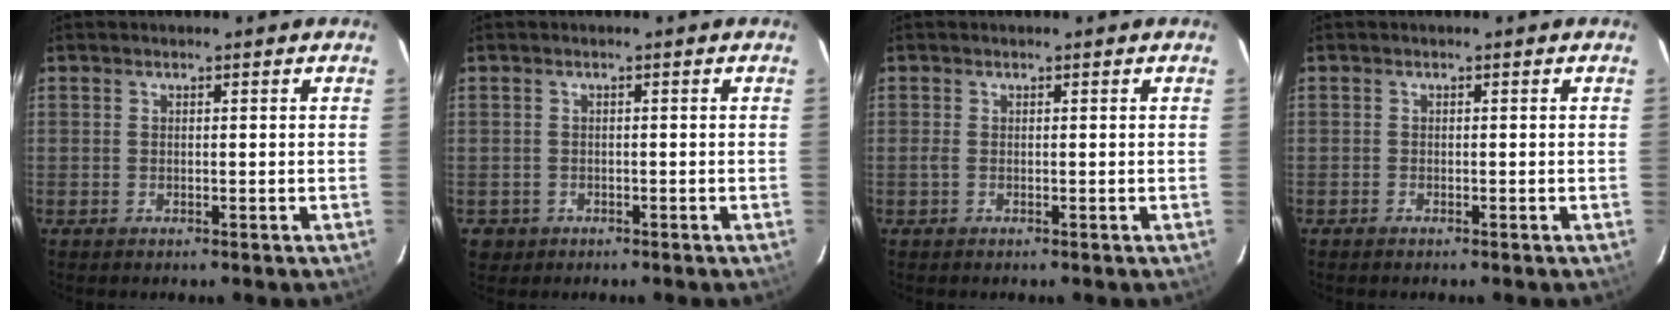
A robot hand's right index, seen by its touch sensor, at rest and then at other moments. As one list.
[{"total": 2.9, "force": [-1.0, 2.7, 0.5], "torque": [-0.015, 0.004, -0.009]}, {"total": 0.7, "force": [-0.1, 0.1, 0.7], "torque": [-0.017, 0.000, -0.004]}, {"total": 0.6, "force": [-0.5, 0.2, 0.1], "torque": [-0.002, 0.002, -0.011]}]